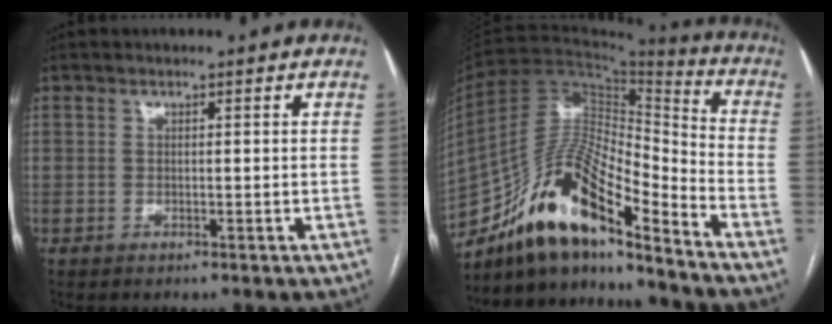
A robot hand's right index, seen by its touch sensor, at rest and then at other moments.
{"total": 17.2, "force": [-13.0, 3.8, 10.6], "torque": [-0.189, 0.032, -0.231]}